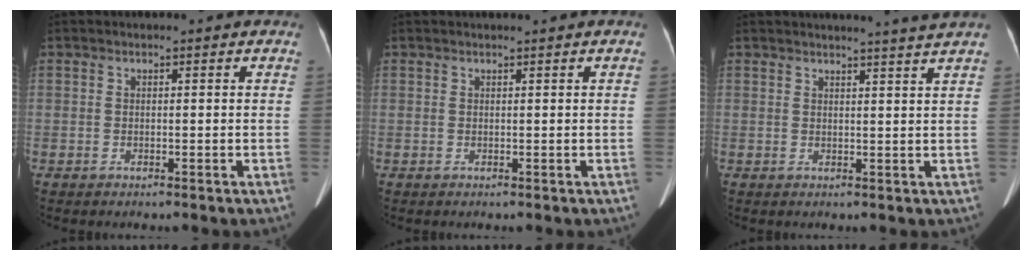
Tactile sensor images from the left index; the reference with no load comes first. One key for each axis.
{"total": 0.8, "fx": 0.7, "fy": -0.2, "fz": 0.4, "tx": -0.007, "ty": 0.005, "tz": 0.017}
{"total": 4.9, "fx": 4.4, "fy": -1.5, "fz": 1.6, "tx": -0.021, "ty": -0.009, "tz": 0.045}